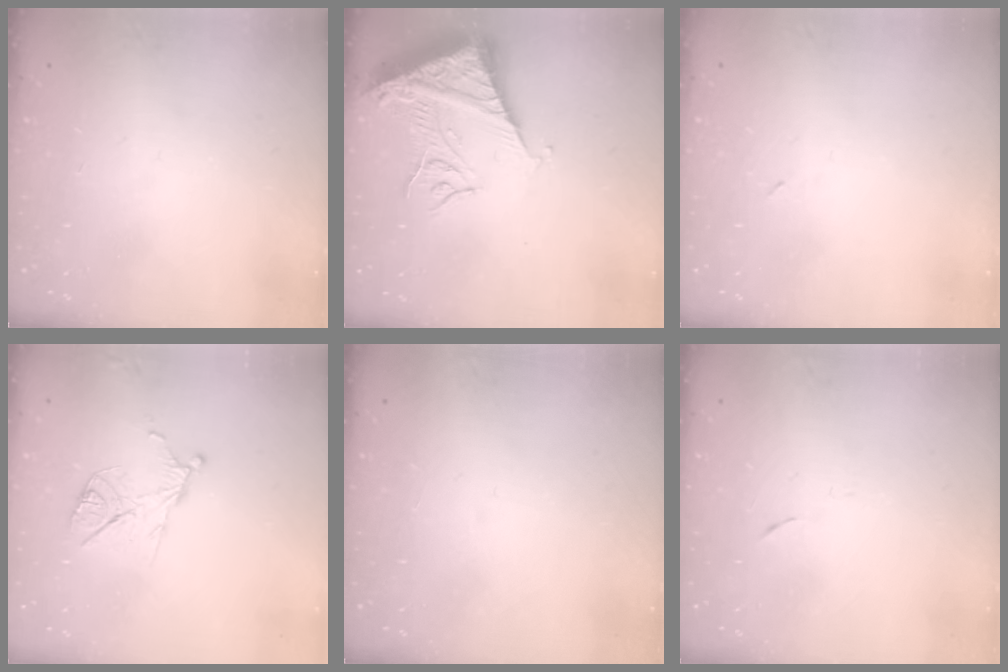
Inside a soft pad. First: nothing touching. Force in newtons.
{"total": 14.5, "press": 14.4, "slide": 1.8}
{"total": 2.1, "press": 1.9, "slide": 1.0}
{"total": 10.9, "press": 10.9, "slide": 0.4}
{"total": 1.6, "press": 1.6, "slide": 0.1}
{"total": 4.0, "press": 3.6, "slide": 1.7}